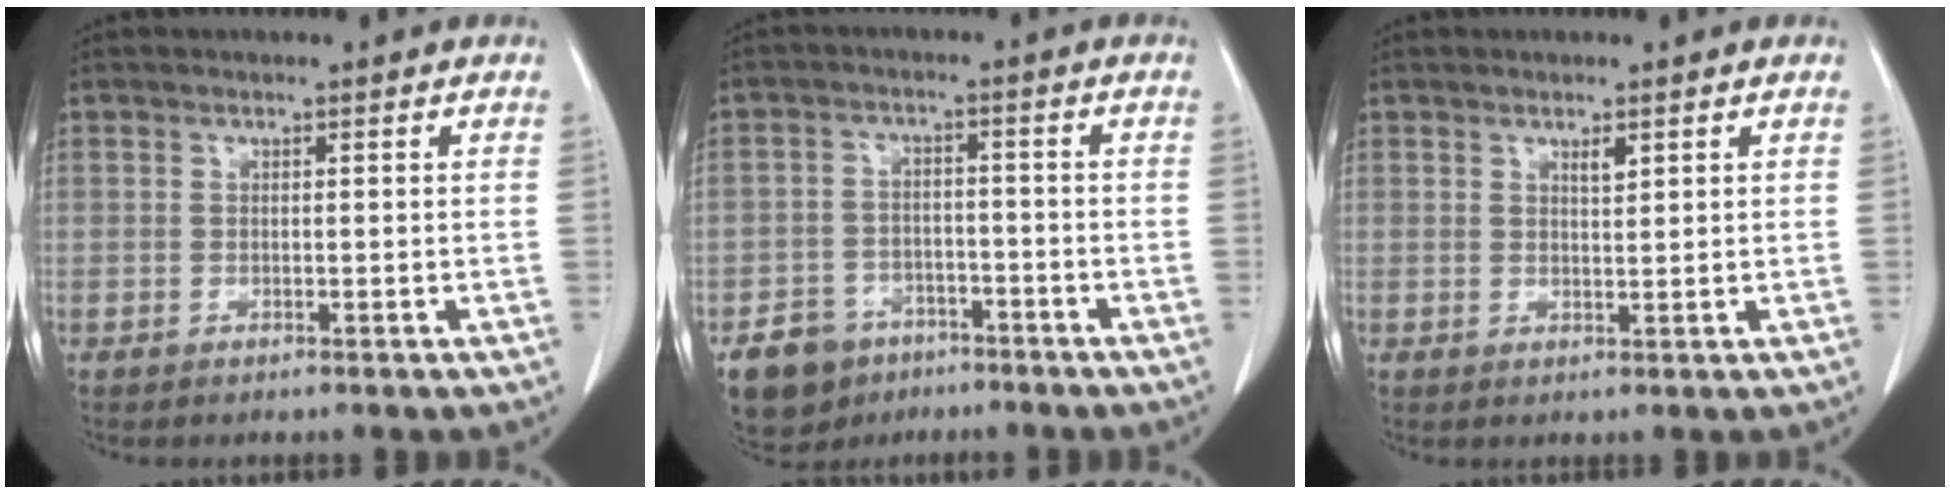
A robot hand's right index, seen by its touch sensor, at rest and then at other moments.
{"total": 7.0, "force": [-4.5, 5.2, 1.5], "torque": [-0.032, 0.009, -0.065]}
{"total": 1.3, "force": [0.9, 0.3, 1.0], "torque": [-0.018, -0.004, 0.016]}